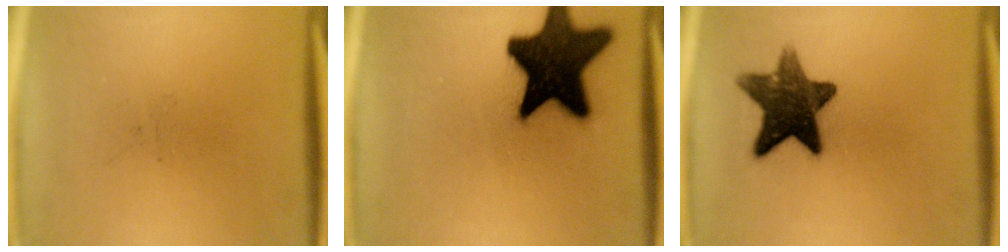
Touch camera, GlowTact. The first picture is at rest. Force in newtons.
{"total": 19.9}
{"total": 12.3}